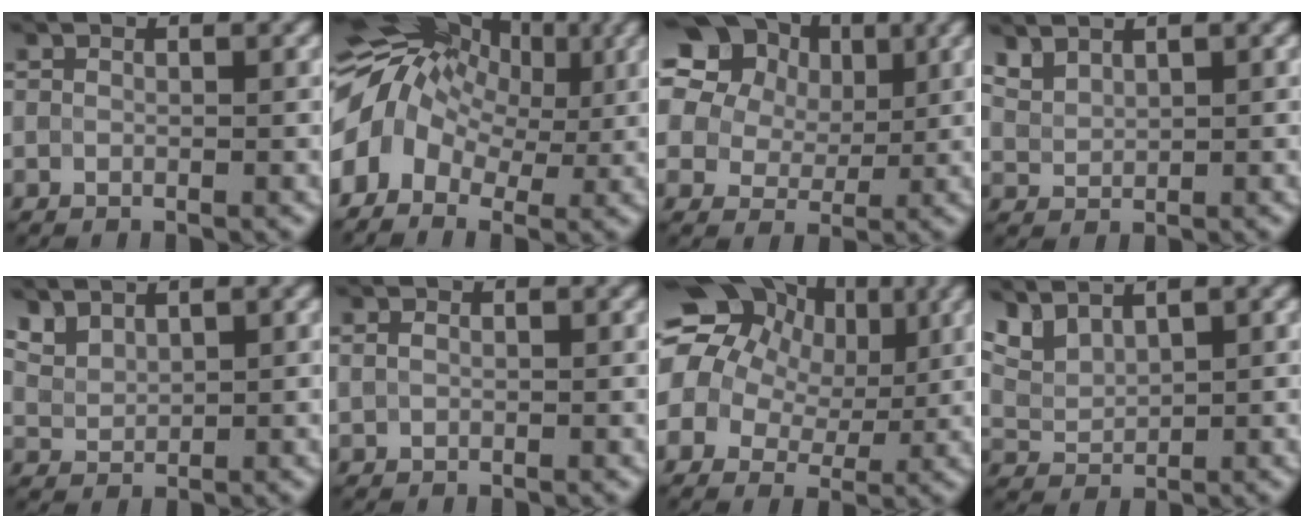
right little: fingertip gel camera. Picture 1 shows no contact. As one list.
[{"total": 8.8, "force": [1.2, 6.5, 5.9], "torque": [-0.101, 0.013, 0.008]}, {"total": 22.3, "force": [11.7, 16.1, 10.1], "torque": [-0.253, 0.070, 0.192]}, {"total": 2.1, "force": [1.8, 0.8, 0.7], "torque": [-0.019, 0.006, 0.043]}, {"total": 2.8, "force": [2.3, 1.2, 0.9], "torque": [-0.028, 0.003, 0.057]}, {"total": 0.9, "force": [0.2, 0.7, 0.5], "torque": [-0.011, 0.000, 0.005]}, {"total": 13.7, "force": [5.1, 10.5, 7.3], "torque": [-0.162, 0.043, 0.080]}, {"total": 3.4, "force": [2.8, 1.2, 1.5], "torque": [-0.042, 0.004, 0.063]}]